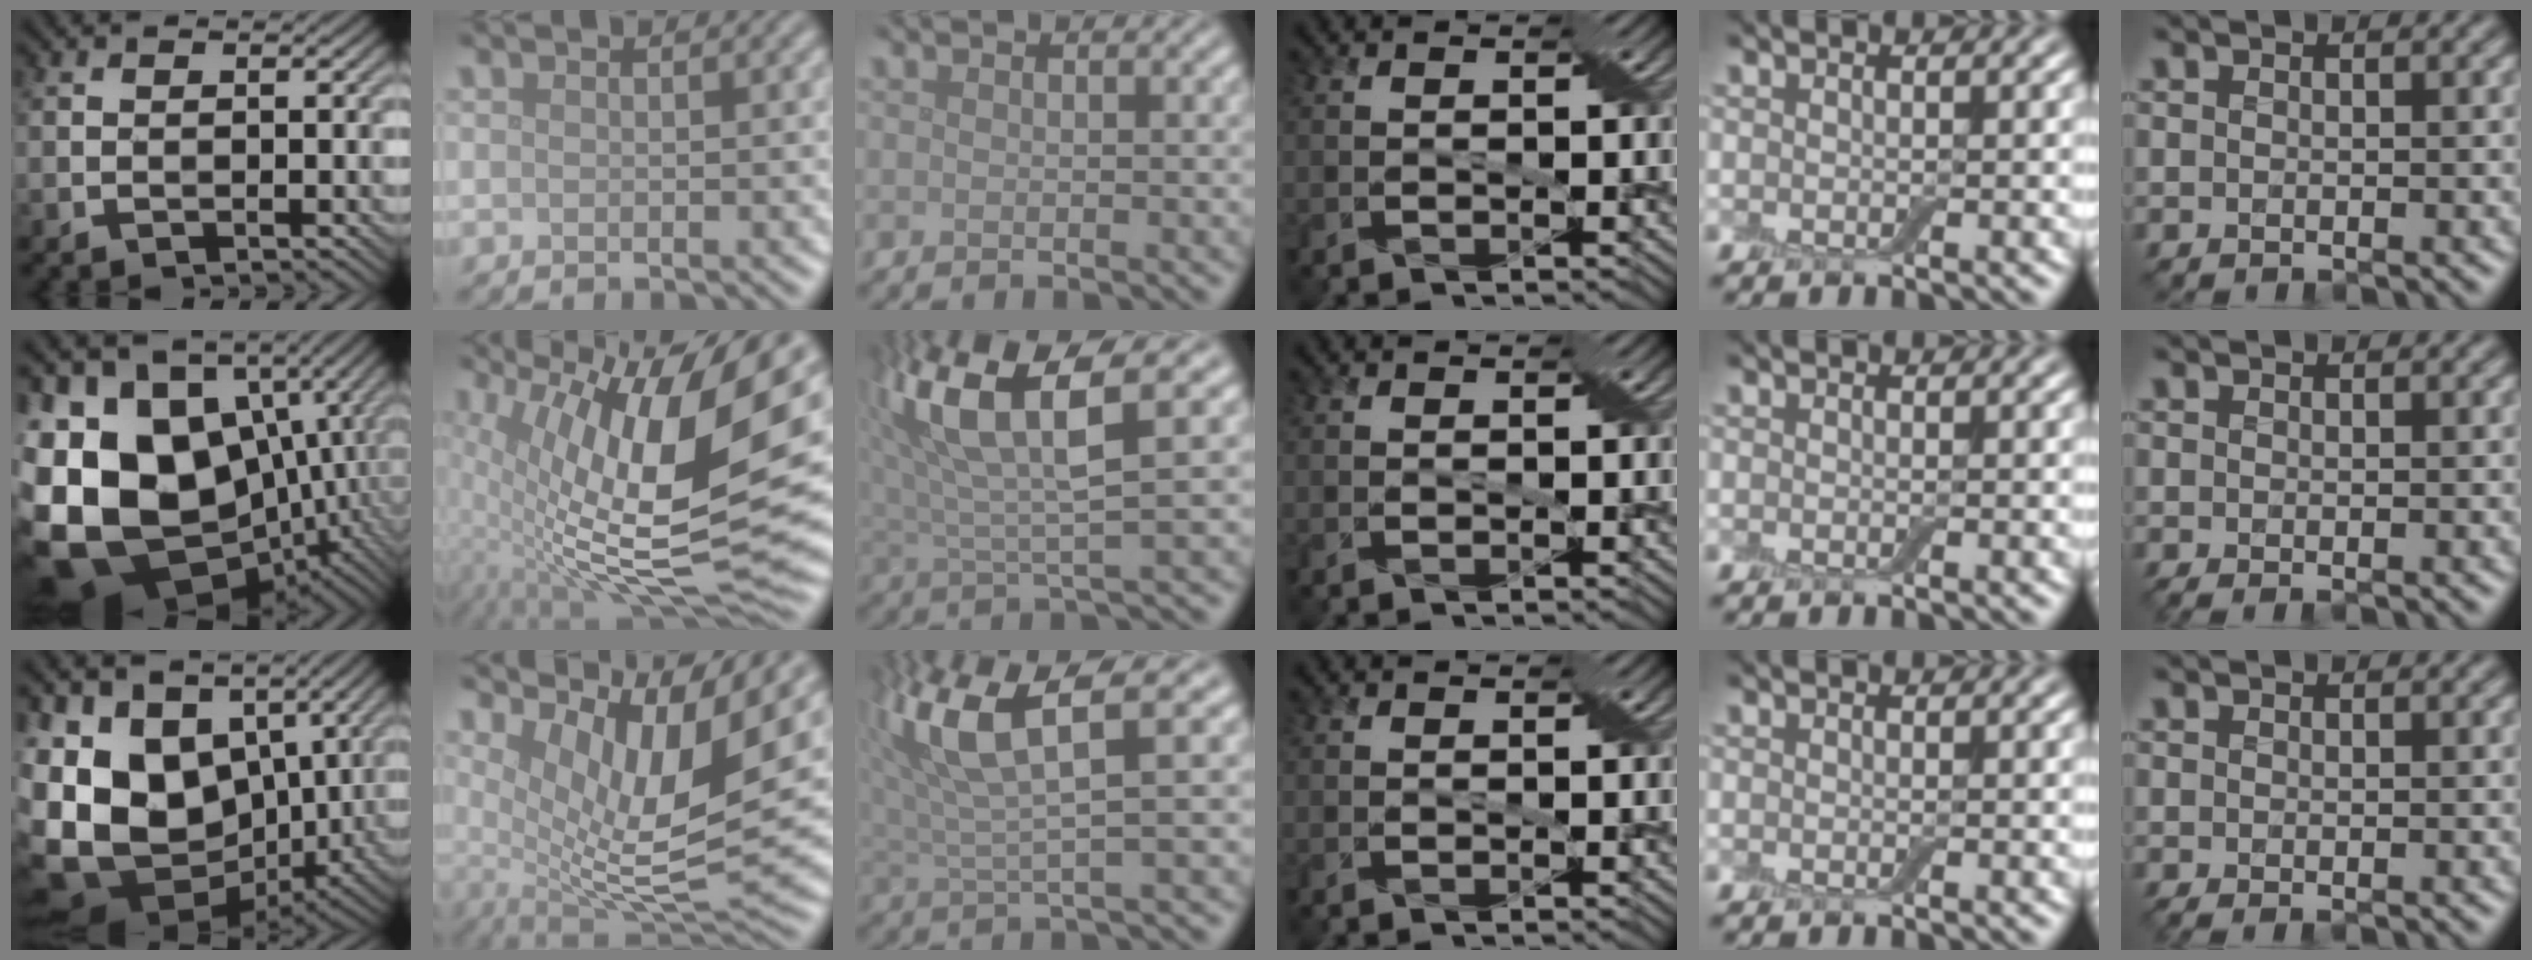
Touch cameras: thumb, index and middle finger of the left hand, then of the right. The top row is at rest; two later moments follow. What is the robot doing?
{"motion": "cut", "object": "aluminum foil"}